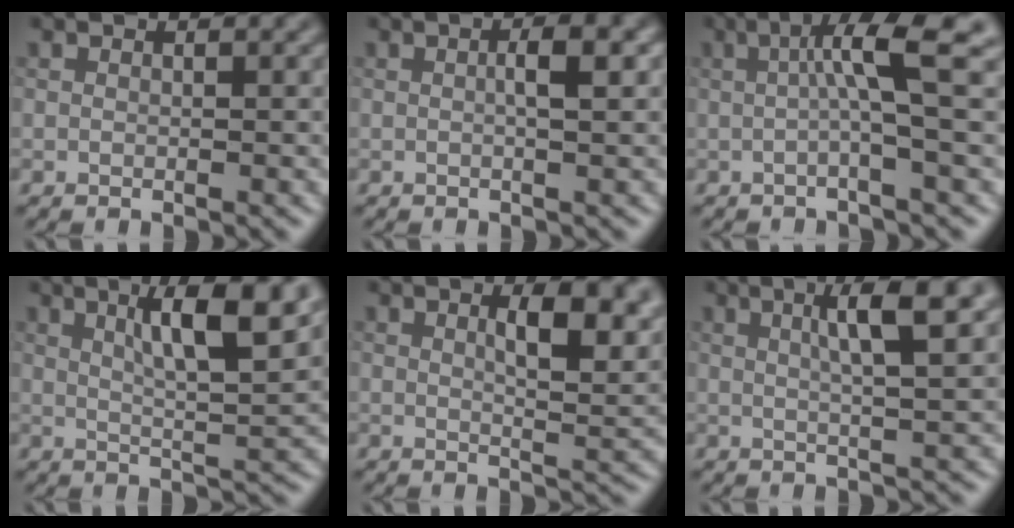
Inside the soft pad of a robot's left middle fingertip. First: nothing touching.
{"total": 2.1, "force": [0.2, 0.3, 2.1], "torque": [-0.037, 0.005, 0.002]}
{"total": 5.2, "force": [0.6, 0.4, 5.1], "torque": [-0.090, 0.010, 0.006]}
{"total": 7.5, "force": [3.1, 1.5, 6.7], "torque": [-0.098, 0.005, 0.052]}
{"total": 6.1, "force": [2.1, 2.2, 5.3], "torque": [-0.070, 0.000, 0.033]}
{"total": 5.3, "force": [1.8, 1.0, 4.9], "torque": [-0.070, 0.008, 0.026]}